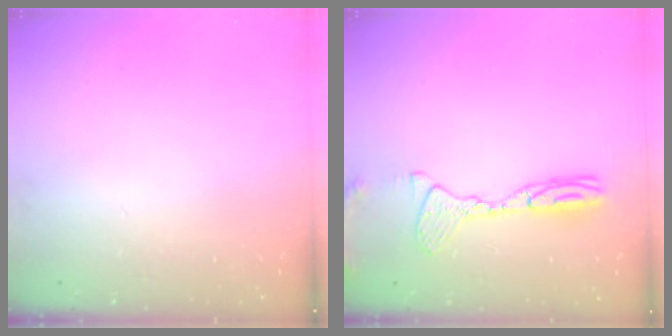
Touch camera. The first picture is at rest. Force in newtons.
{"total": 12.0, "press": 11.8, "slide": 2.5}